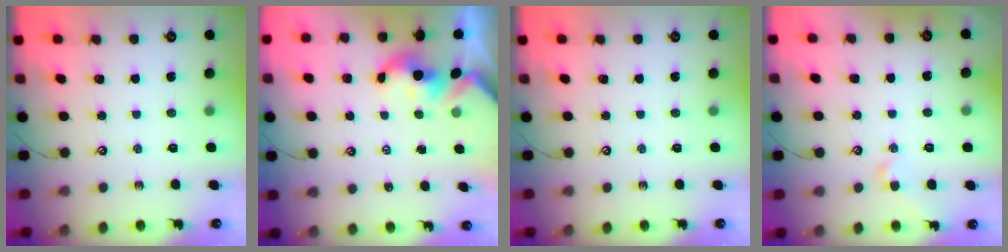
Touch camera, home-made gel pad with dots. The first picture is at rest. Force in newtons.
{"total": 1.5, "press": 1.5, "slide": 0.2}
{"total": 0.0}
{"total": 1.6, "press": 1.5, "slide": 0.6}